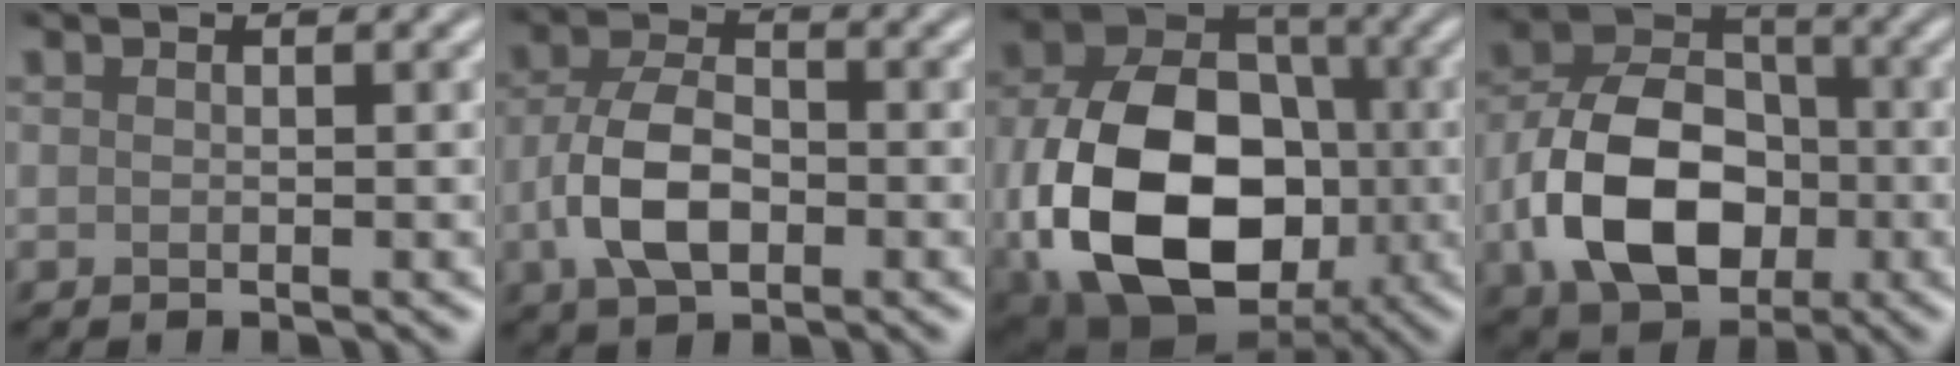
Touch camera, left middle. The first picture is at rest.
{"total": 5.7, "force": [-1.5, 3.4, 4.3], "torque": [-0.090, 0.003, -0.034]}
{"total": 15.8, "force": [-3.0, 11.3, 10.6], "torque": [-0.215, -0.032, -0.055]}
{"total": 10.3, "force": [-2.5, 7.3, 6.8], "torque": [-0.136, 0.003, -0.050]}